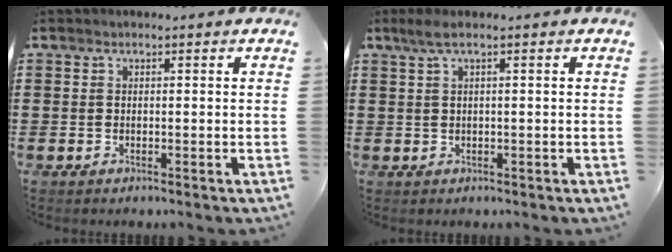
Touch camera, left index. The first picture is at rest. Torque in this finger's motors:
{"motor_torque": [0.35, -0.30, 0.18, 0.06]}